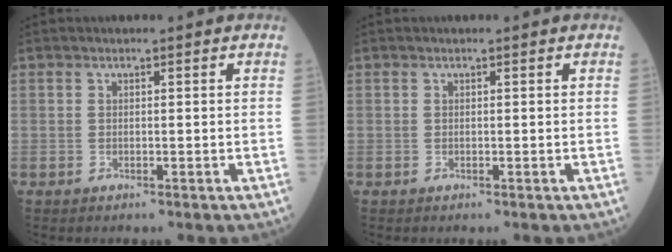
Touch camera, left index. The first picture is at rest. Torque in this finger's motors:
{"motor_torque": [-0.08, 0.09, -0.01, 0.00]}